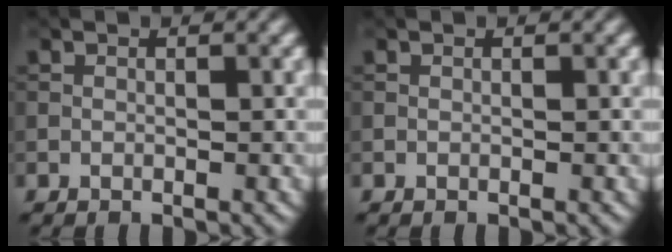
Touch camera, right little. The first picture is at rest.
{"total": 0.0}